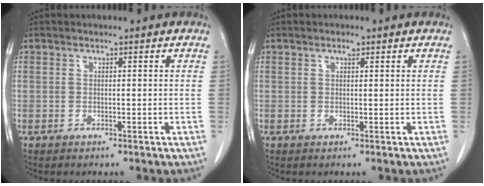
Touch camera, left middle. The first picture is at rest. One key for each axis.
{"total": 0.9, "fx": 0.6, "fy": 0.3, "fz": 0.6, "tx": -0.013, "ty": -0.001, "tz": 0.009}